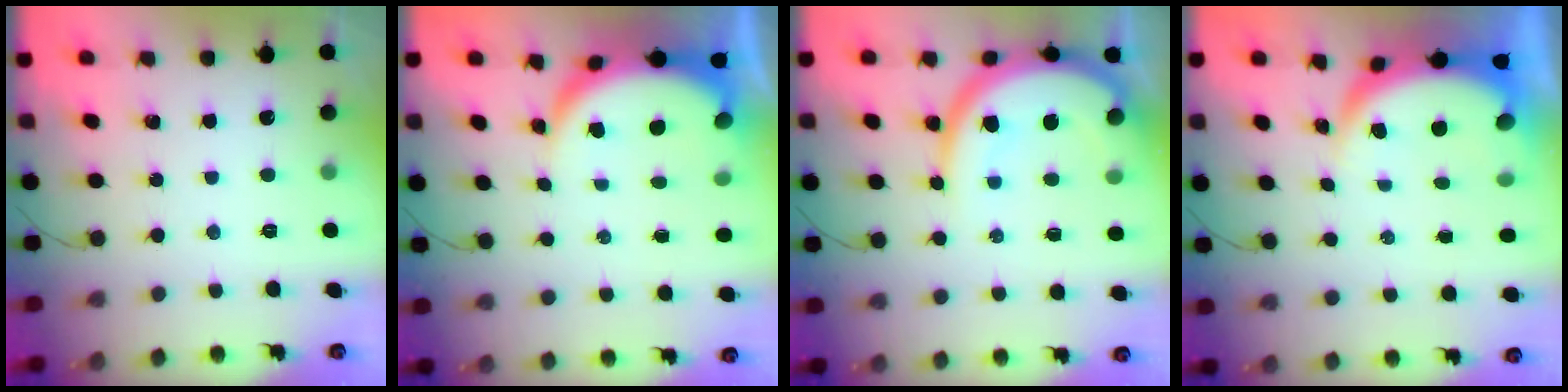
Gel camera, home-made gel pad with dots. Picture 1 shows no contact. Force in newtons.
{"total": 7.5, "press": 7.5, "slide": 0.7}
{"total": 14.1, "press": 14.1, "slide": 1.5}
{"total": 7.3, "press": 7.3, "slide": 0.8}